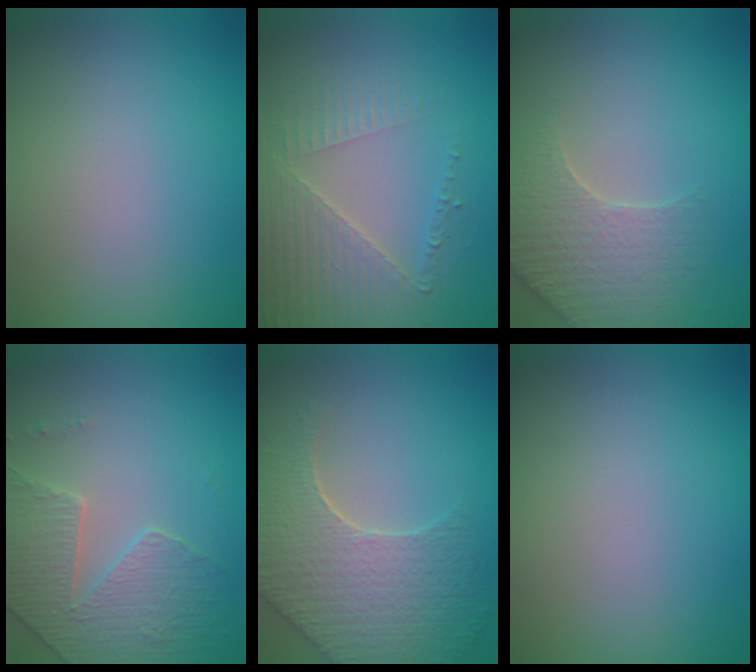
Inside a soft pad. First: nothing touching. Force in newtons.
{"total": 3.8, "press": 3.7, "slide": 0.6}
{"total": 4.4, "press": 4.2, "slide": 1.1}
{"total": 3.4, "press": 3.3, "slide": 1.0}
{"total": 7.4, "press": 5.7, "slide": 4.8}
{"total": 0.0}